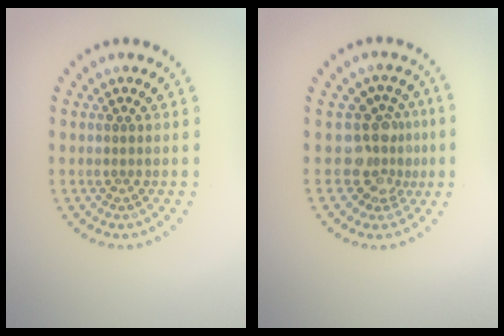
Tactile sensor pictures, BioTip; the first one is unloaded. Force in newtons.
{"total": 3.8, "press": 2.8, "slide": 2.6}